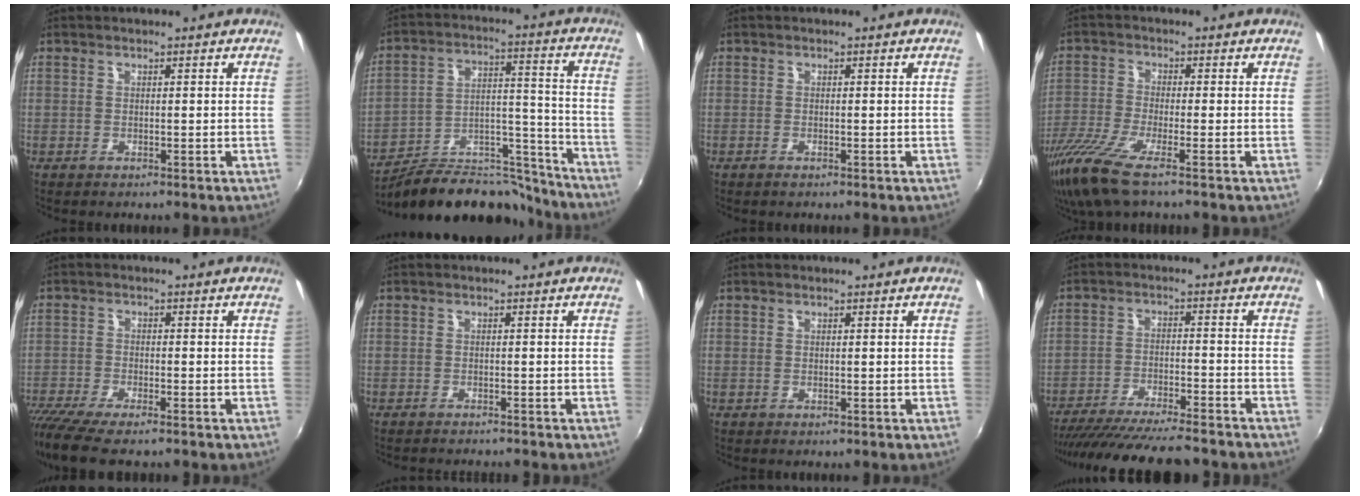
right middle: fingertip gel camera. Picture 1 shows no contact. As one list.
[{"total": 18.1, "force": [-15.4, 7.1, 6.4], "torque": [-0.096, 0.051, -0.222]}, {"total": 0.6, "force": [-0.6, 0.0, 0.2], "torque": [-0.006, -0.003, -0.012]}, {"total": 9.6, "force": [-6.9, 0.7, 6.7], "torque": [-0.157, -0.035, -0.135]}, {"total": 9.3, "force": [-7.8, 1.4, 4.8], "torque": [-0.124, -0.044, -0.142]}, {"total": 3.3, "force": [-3.1, 0.3, 1.0], "torque": [-0.028, -0.013, -0.050]}, {"total": 0.0}, {"total": 19.0, "force": [-16.8, 2.7, 8.5], "torque": [-0.167, -0.033, -0.255]}]